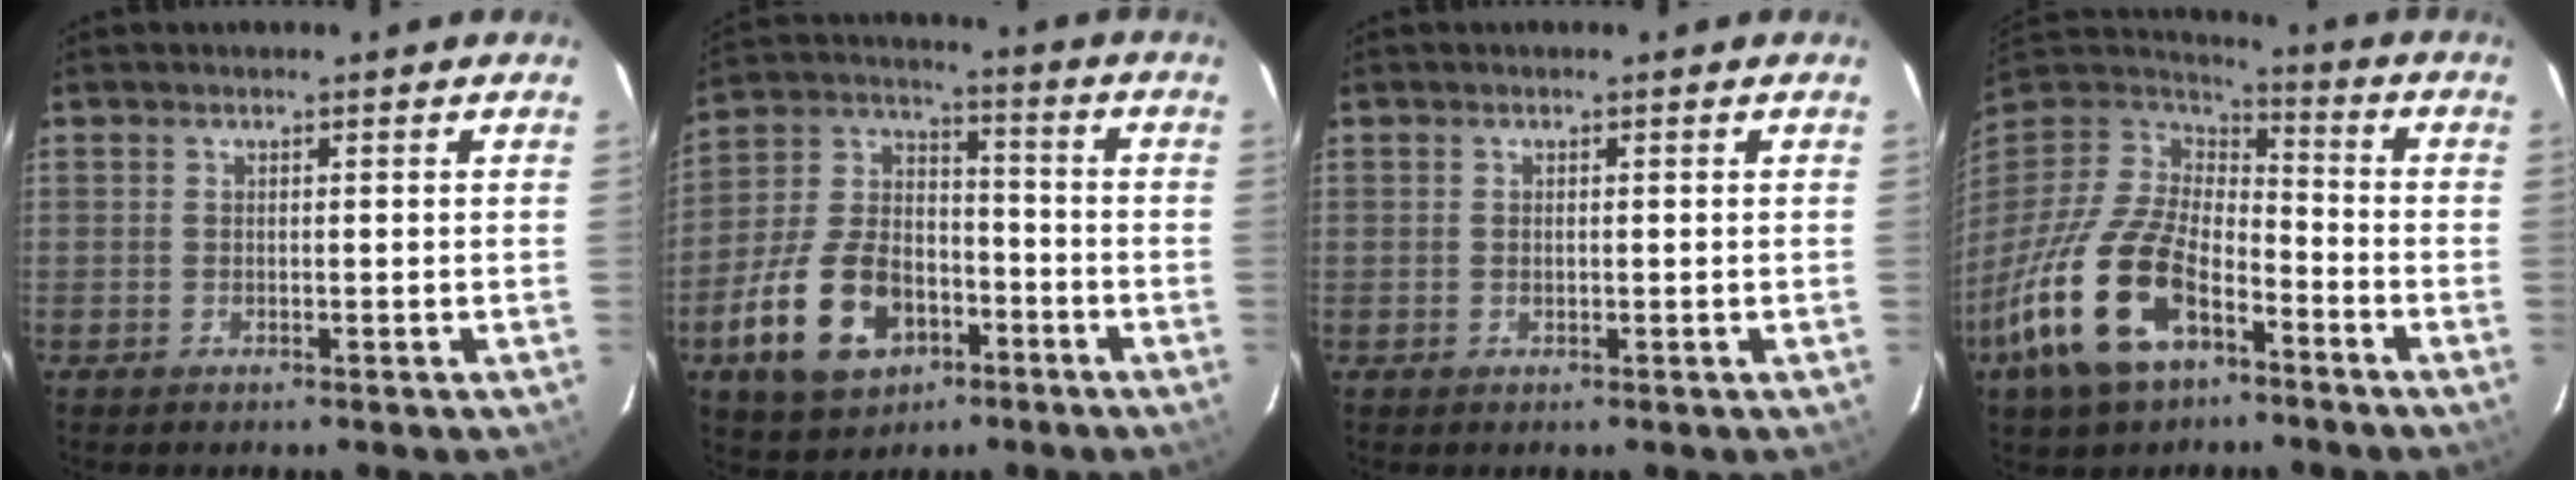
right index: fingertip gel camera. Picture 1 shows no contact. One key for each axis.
{"total": 17.0, "fx": -7.8, "fy": 10.7, "fz": 10.7, "tx": -0.241, "ty": 0.016, "tz": -0.126}
{"total": 0.5, "fx": 0.0, "fy": 0.4, "fz": 0.3, "tx": -0.005, "ty": 0.002, "tz": 0.001}
{"total": 22.0, "fx": -11.5, "fy": 11.7, "fz": 14.6, "tx": -0.327, "ty": -0.028, "tz": -0.210}